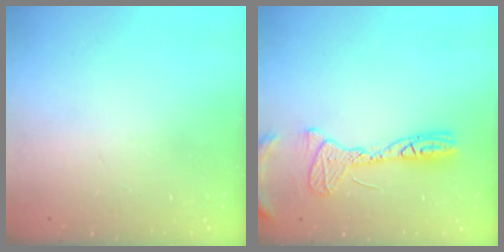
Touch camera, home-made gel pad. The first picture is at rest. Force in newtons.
{"total": 12.5, "press": 12.3, "slide": 2.3}